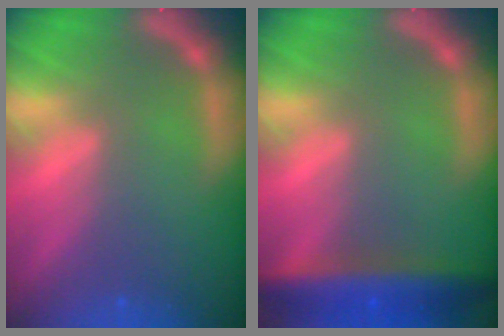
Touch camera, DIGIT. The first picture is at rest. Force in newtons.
{"total": 6.5}